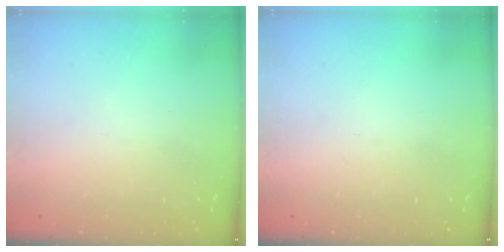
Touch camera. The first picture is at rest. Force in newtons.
{"total": 0.0}